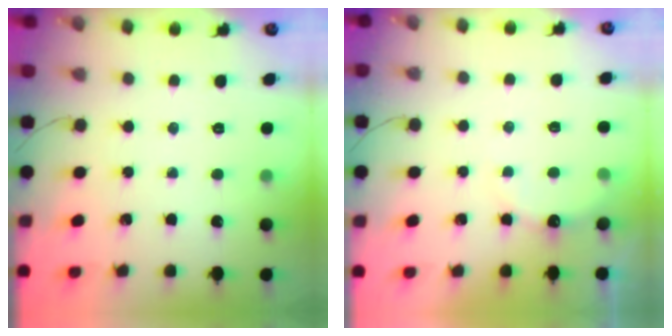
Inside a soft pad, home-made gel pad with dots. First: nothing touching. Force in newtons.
{"total": 8.3, "press": 8.2, "slide": 1.4}